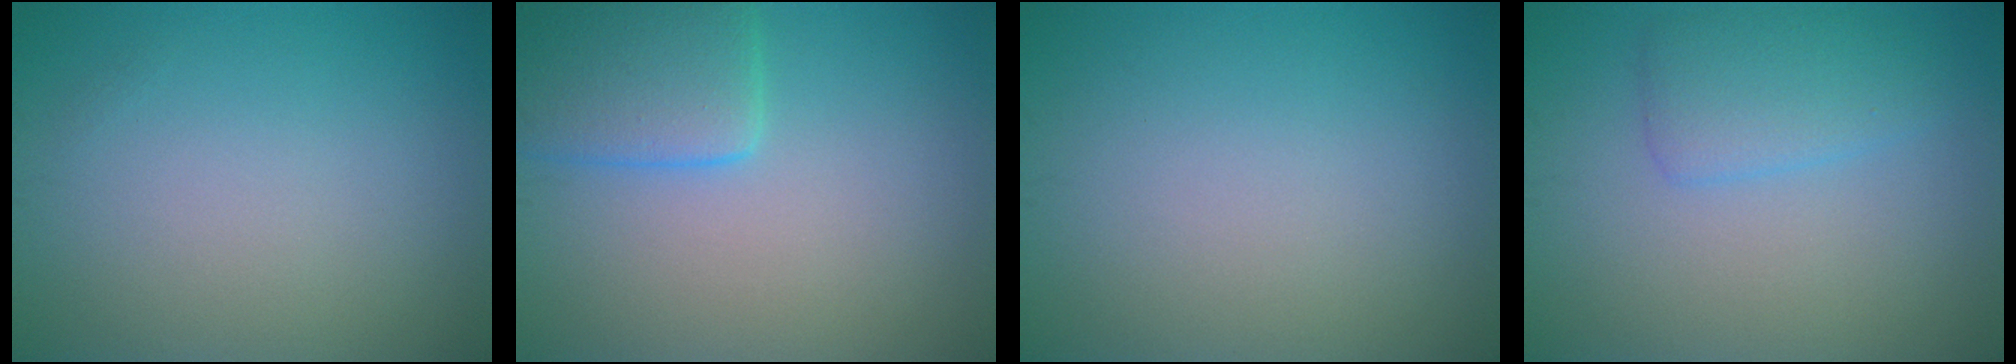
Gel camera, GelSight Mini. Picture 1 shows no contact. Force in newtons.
{"total": 4.7, "press": 4.7, "slide": 0.3}
{"total": 0.0}
{"total": 3.0, "press": 3.0, "slide": 0.2}